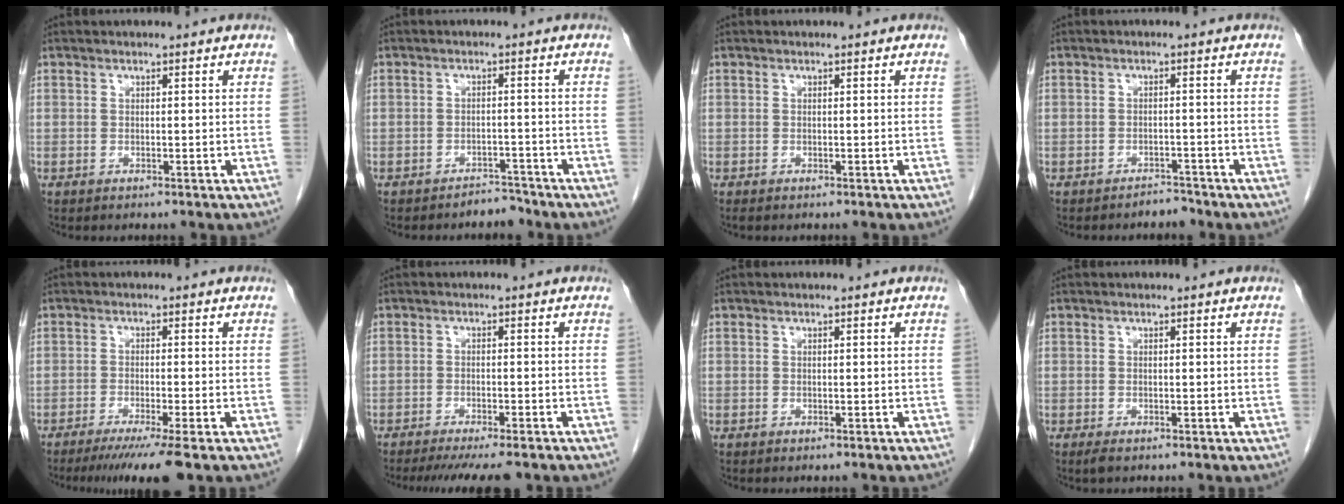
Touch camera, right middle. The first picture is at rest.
{"total": 2.2, "force": [-2.1, 0.6, -0.3], "torque": [0.006, -0.002, -0.029]}
{"total": 0.0}
{"total": 1.7, "force": [-1.6, 0.4, -0.2], "torque": [0.002, -0.003, -0.023]}
{"total": 7.5, "force": [-5.5, -1.1, 5.0], "torque": [-0.071, -0.023, -0.087]}
{"total": 10.0, "force": [-8.5, 1.0, 5.1], "torque": [-0.066, -0.018, -0.117]}
{"total": 0.8, "force": [-0.8, 0.1, 0.2], "torque": [-0.001, -0.001, -0.012]}
{"total": 1.0, "force": [-0.7, 0.3, 0.7], "torque": [-0.014, -0.002, -0.009]}